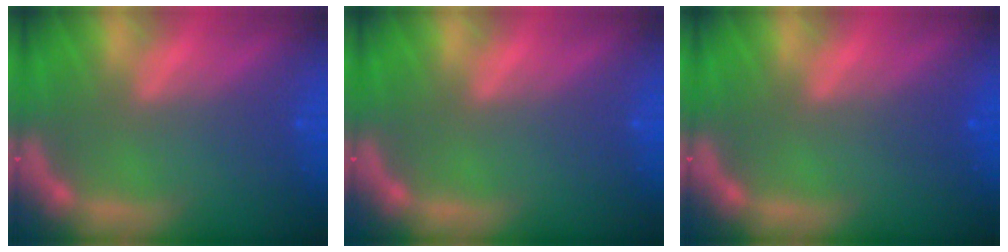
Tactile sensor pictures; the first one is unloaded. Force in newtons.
{"total": 0.0}
{"total": 1.0}